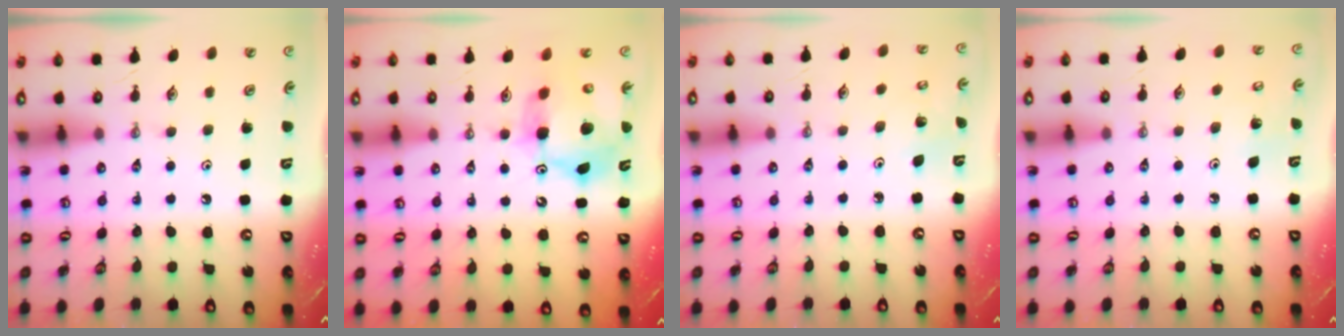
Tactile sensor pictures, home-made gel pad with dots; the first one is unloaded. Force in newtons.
{"total": 12.0, "press": 11.9, "slide": 0.8}
{"total": 2.0, "press": 2.0, "slide": 0.2}
{"total": 3.3, "press": 3.3, "slide": 0.3}